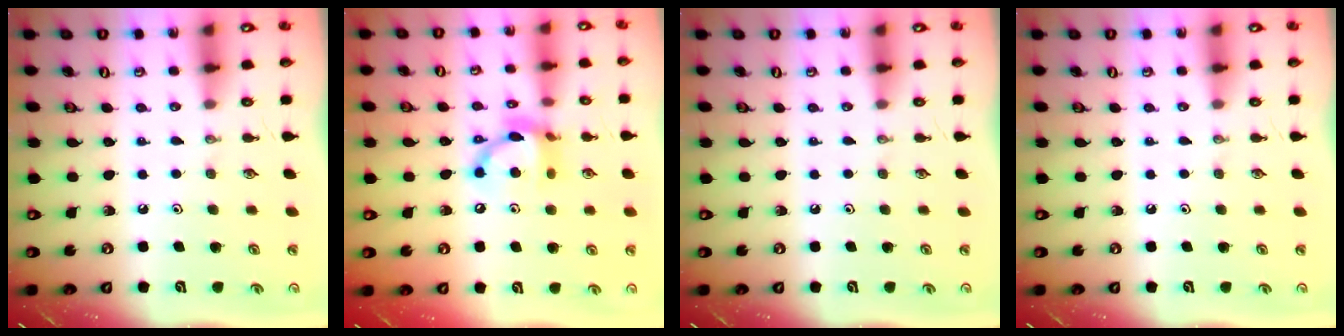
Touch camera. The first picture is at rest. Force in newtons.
{"total": 12.0, "press": 12.0, "slide": 0.6}
{"total": 0.0}
{"total": 0.0}